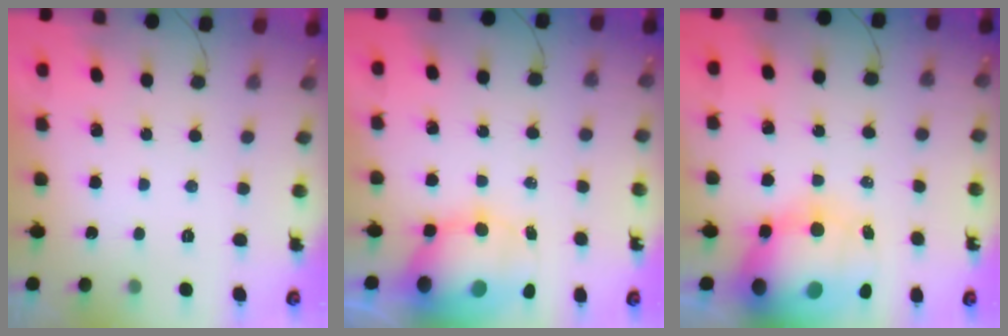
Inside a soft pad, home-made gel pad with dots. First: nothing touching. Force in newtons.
{"total": 11.1, "press": 10.8, "slide": 2.6}
{"total": 19.7, "press": 19.2, "slide": 4.4}